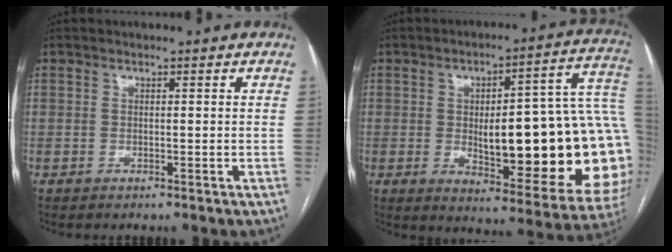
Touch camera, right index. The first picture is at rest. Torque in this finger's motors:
{"motor_torque": [2.14, 0.00, 0.62, 0.21]}